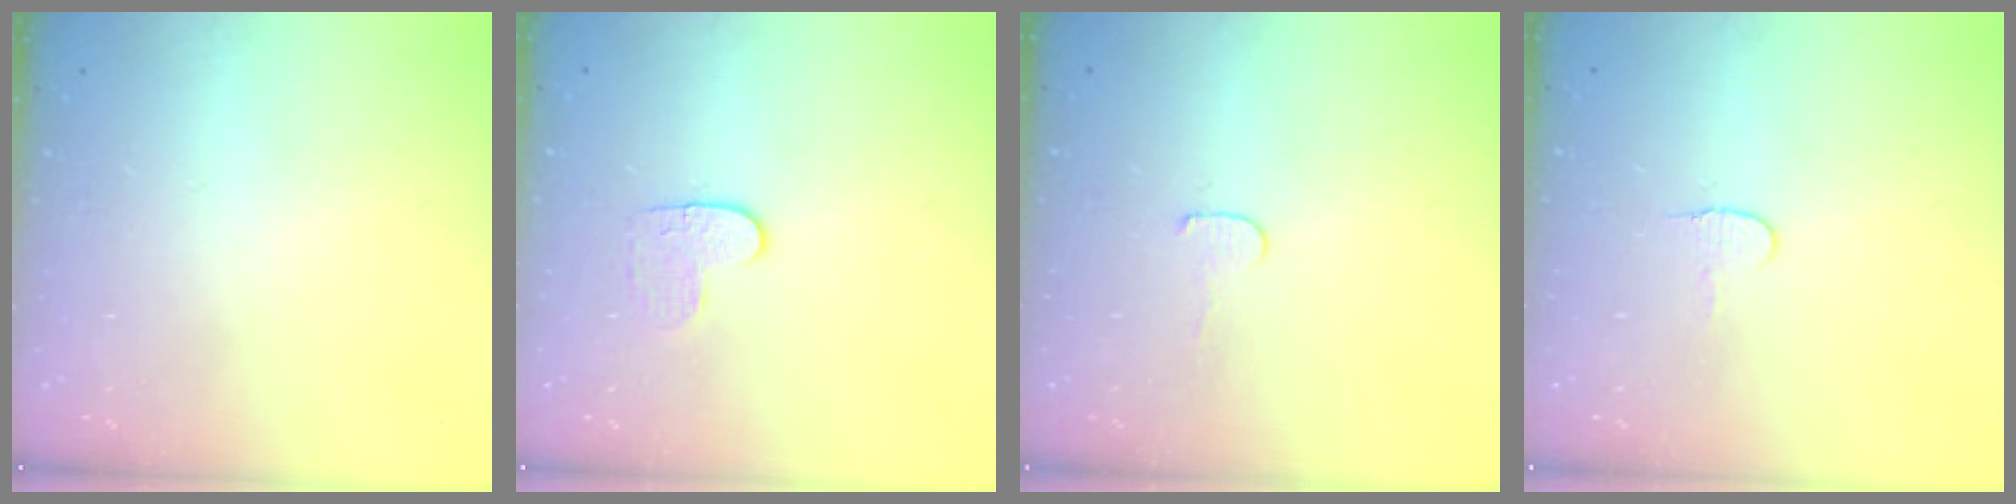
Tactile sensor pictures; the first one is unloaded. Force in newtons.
{"total": 5.8, "press": 5.8, "slide": 0.6}
{"total": 3.5, "press": 3.5, "slide": 0.4}
{"total": 4.9, "press": 4.9, "slide": 0.5}